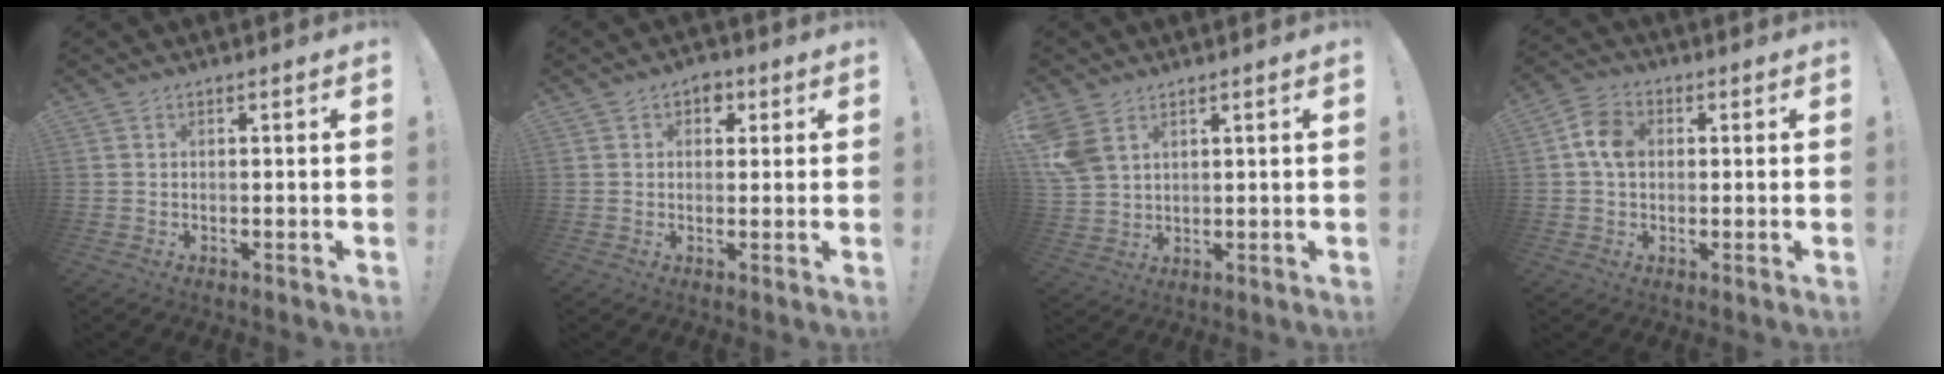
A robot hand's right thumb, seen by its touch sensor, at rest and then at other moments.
{"total": 4.2, "force": [1.5, 3.6, 1.6], "torque": [-0.012, -0.001, 0.023]}
{"total": 7.7, "force": [4.0, 5.1, 4.1], "torque": [-0.088, -0.011, 0.082]}
{"total": 8.1, "force": [0.8, 6.1, 5.3], "torque": [-0.085, 0.015, 0.018]}